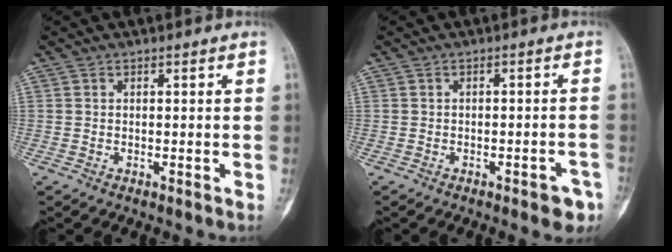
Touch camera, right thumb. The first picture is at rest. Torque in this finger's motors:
{"motor_torque": [0.87, 0.49, 0.51, -0.37, 0.05]}